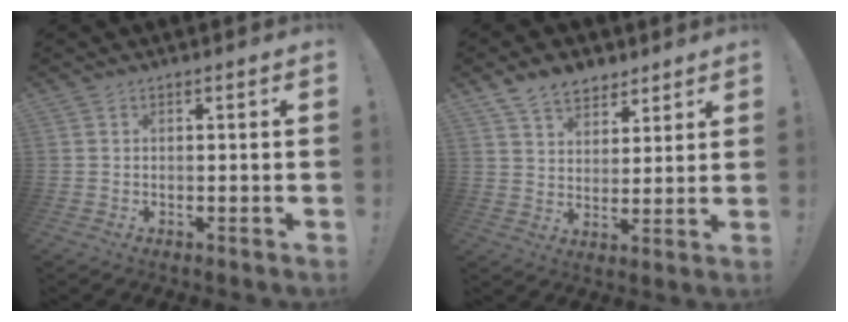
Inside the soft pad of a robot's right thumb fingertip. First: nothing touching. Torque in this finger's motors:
{"motor_torque": [-0.29, 0.49, 0.73, 0.35, 0.00]}